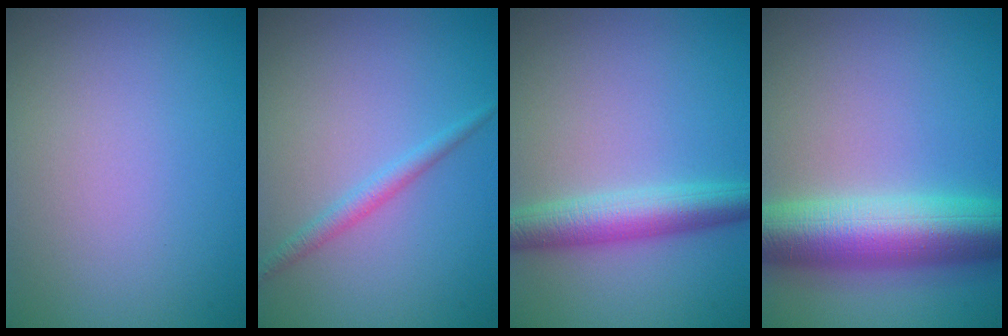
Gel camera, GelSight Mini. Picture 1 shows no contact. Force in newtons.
{"total": 1.6, "press": 1.6, "slide": 0.1}
{"total": 4.7, "press": 4.7, "slide": 0.1}
{"total": 10.1, "press": 10.1, "slide": 0.2}